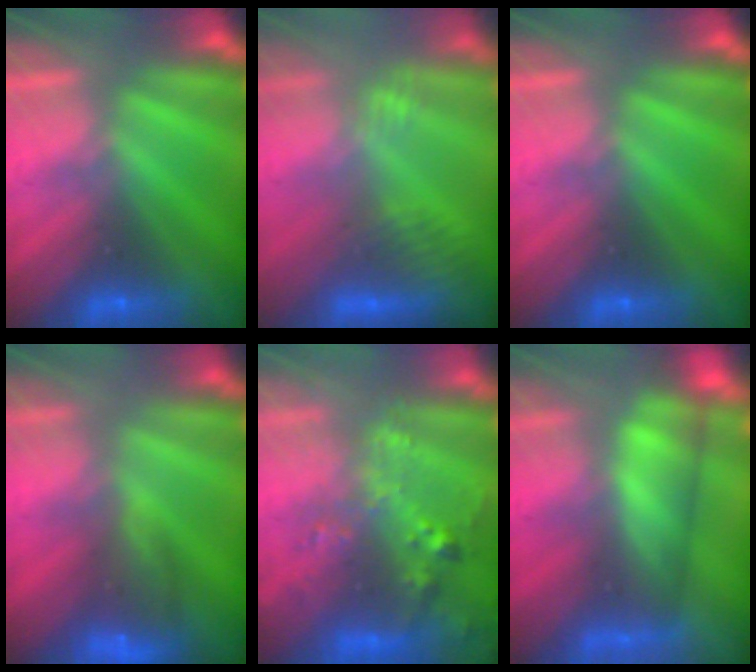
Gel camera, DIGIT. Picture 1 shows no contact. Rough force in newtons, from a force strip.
{"total": 3.0}
{"total": 0.0}
{"total": 8.1}
{"total": 6.0}
{"total": 4.6}